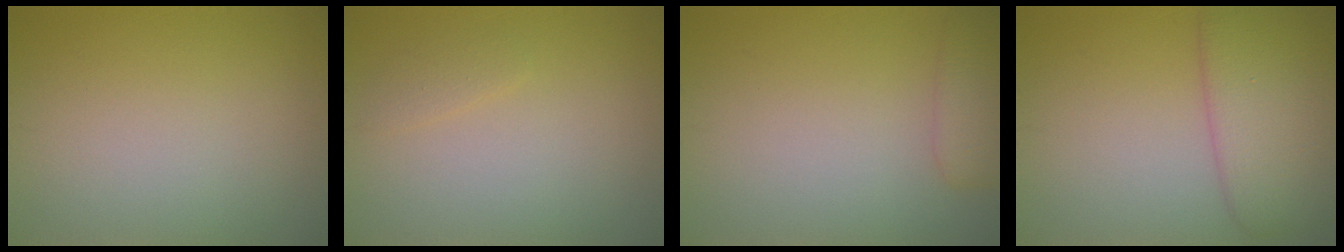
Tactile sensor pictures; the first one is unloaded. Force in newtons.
{"total": 0.9, "press": 0.9, "slide": 0.1}
{"total": 2.5, "press": 2.5, "slide": 0.2}
{"total": 5.9, "press": 5.9, "slide": 0.2}